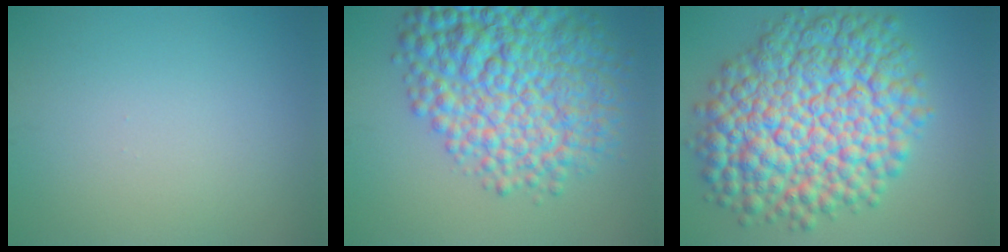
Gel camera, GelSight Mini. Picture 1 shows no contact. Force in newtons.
{"total": 12.1, "press": 12.1, "slide": 0.2}
{"total": 14.3, "press": 14.3, "slide": 0.3}